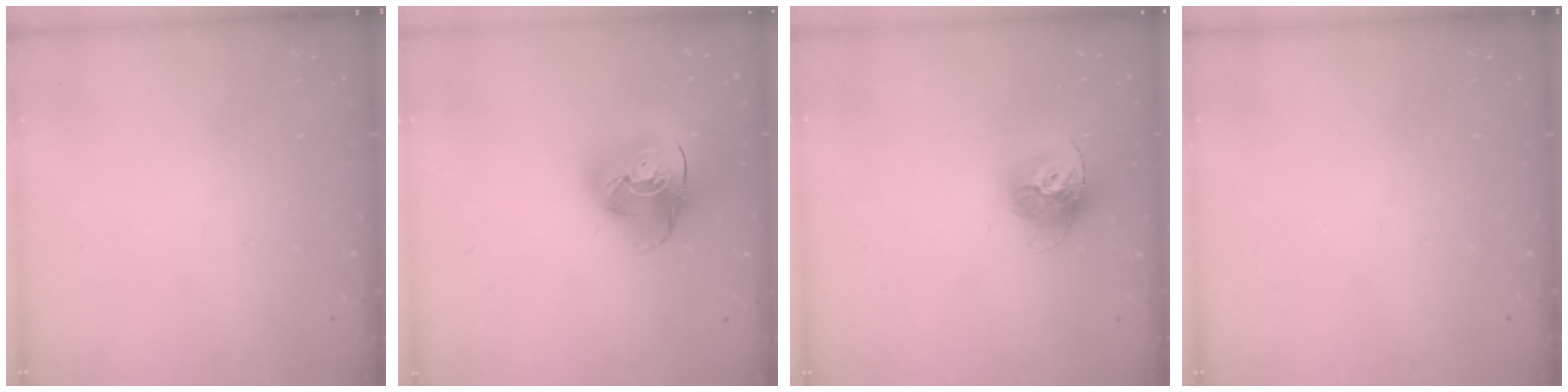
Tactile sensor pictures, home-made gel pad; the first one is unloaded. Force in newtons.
{"total": 14.9, "press": 14.7, "slide": 2.1}
{"total": 13.8, "press": 13.8, "slide": 1.3}
{"total": 0.0}